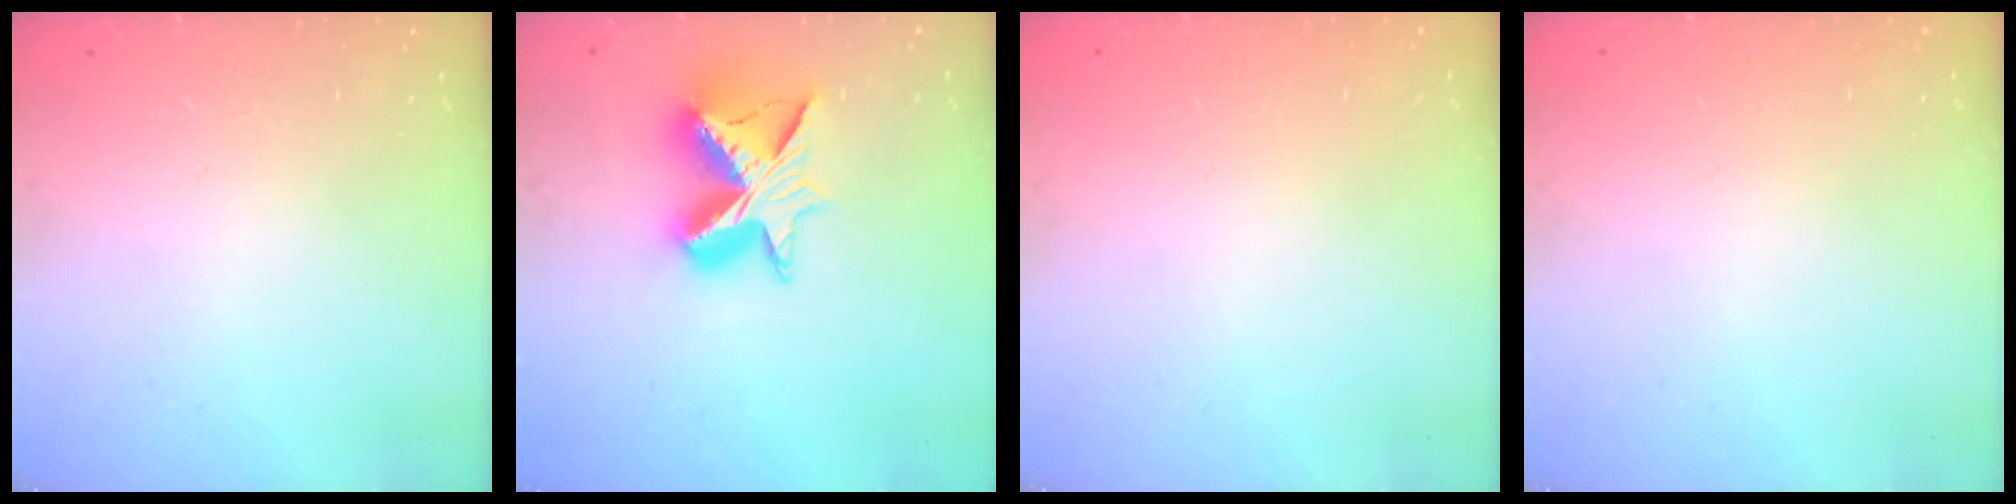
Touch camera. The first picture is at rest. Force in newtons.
{"total": 13.2, "press": 13.1, "slide": 0.9}
{"total": 0.0}
{"total": 0.0}